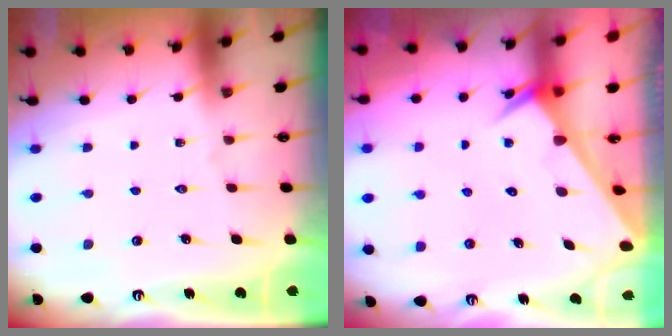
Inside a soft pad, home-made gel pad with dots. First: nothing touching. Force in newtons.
{"total": 2.4, "press": 2.4, "slide": 0.1}